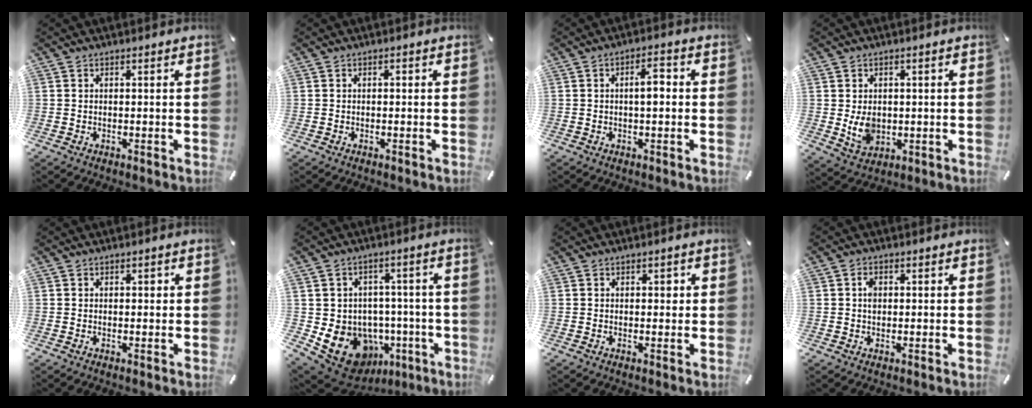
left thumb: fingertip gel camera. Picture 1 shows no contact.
{"total": 0.7, "force": [0.0, 0.5, 0.5], "torque": [-0.009, 0.003, -0.002]}
{"total": 5.0, "force": [0.2, 2.1, 4.6], "torque": [-0.072, 0.008, -0.003]}
{"total": 6.2, "force": [-0.1, 5.1, 3.5], "torque": [-0.062, -0.008, -0.004]}
{"total": 1.1, "force": [0.3, 0.8, 0.7], "torque": [-0.006, 0.003, 0.001]}
{"total": 13.3, "force": [-5.0, 10.7, 6.1], "torque": [-0.093, 0.016, -0.072]}
{"total": 1.5, "force": [0.4, 1.1, 0.9], "torque": [-0.003, 0.001, 0.002]}
{"total": 2.4, "force": [0.3, 1.8, 1.5], "torque": [-0.025, 0.004, 0.003]}